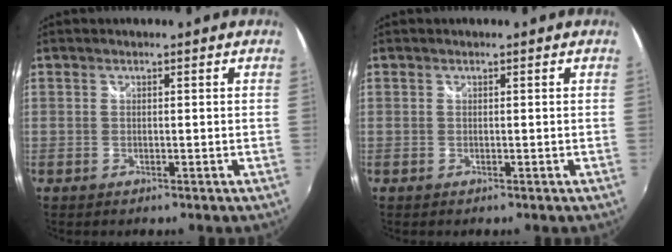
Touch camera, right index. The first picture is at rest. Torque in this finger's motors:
{"motor_torque": [-0.01, 0.01, 0.00, 0.00]}